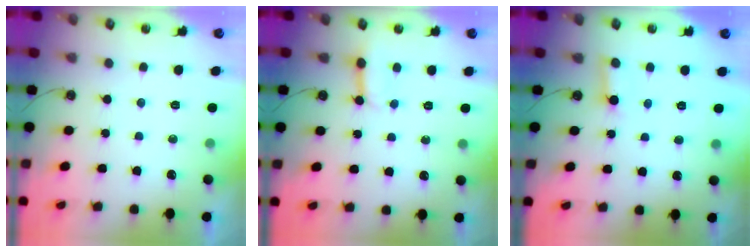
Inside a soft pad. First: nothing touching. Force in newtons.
{"total": 3.0, "press": 2.9, "slide": 0.4}
{"total": 2.6, "press": 2.5, "slide": 0.3}